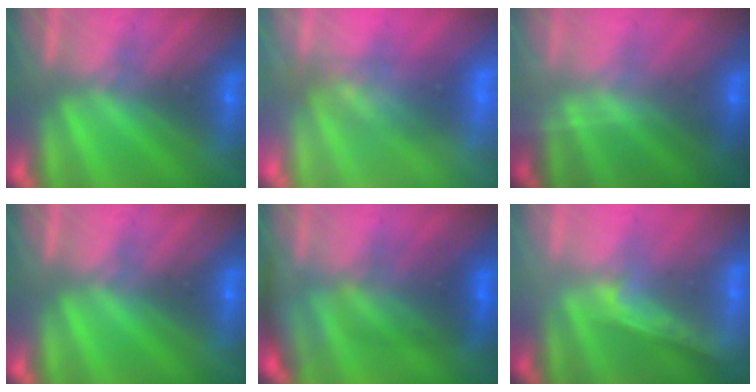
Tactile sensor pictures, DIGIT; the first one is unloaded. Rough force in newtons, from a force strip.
{"total": 2.6}
{"total": 1.7}
{"total": 0.0}
{"total": 2.7}
{"total": 1.8}